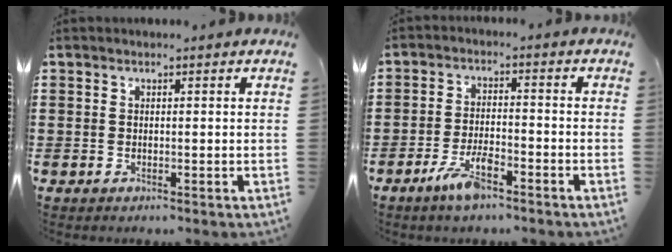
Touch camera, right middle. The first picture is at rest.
{"total": 5.8, "force": [-3.6, 1.8, 4.1], "torque": [-0.085, 0.003, -0.068]}